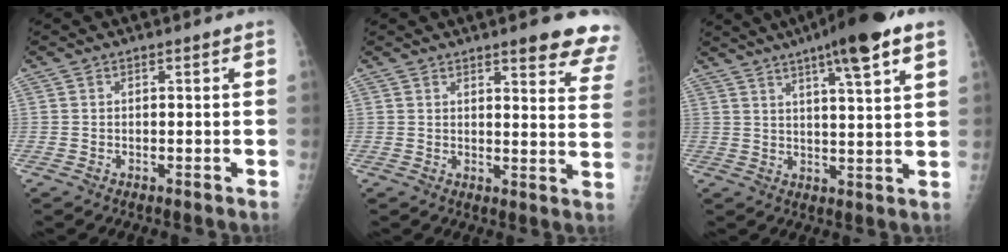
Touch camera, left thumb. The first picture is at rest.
{"total": 12.4, "force": [9.6, 2.6, 7.4], "torque": [-0.051, -0.047, 0.094]}
{"total": 12.7, "force": [7.5, 1.5, 10.2], "torque": [-0.151, -0.016, 0.109]}